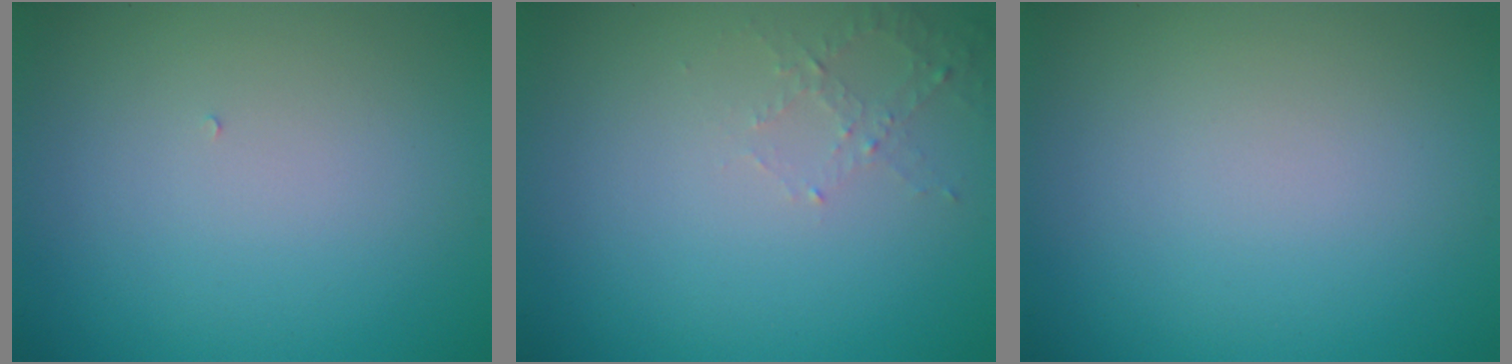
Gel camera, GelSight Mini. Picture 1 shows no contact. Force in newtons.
{"total": 1.3, "press": 1.3, "slide": 0.4}
{"total": 0.0}